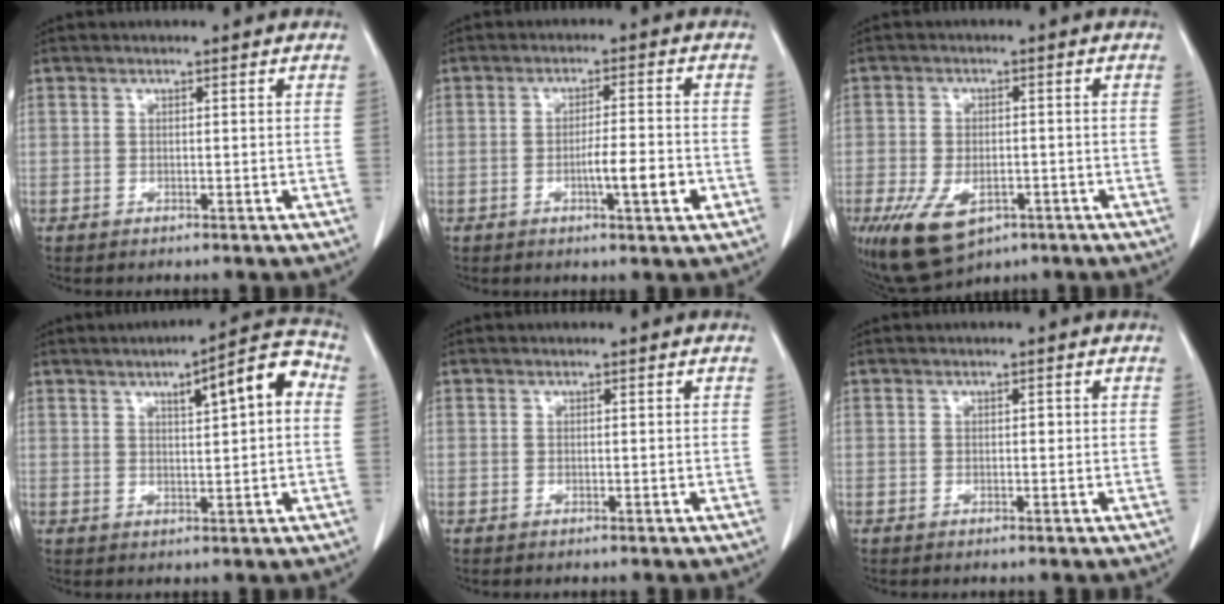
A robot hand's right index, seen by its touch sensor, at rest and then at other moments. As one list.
[{"total": 6.4, "force": [-2.1, 0.9, 6.0], "torque": [-0.096, 0.000, -0.029]}, {"total": 12.9, "force": [-6.5, 7.3, 8.3], "torque": [-0.180, -0.008, -0.094]}, {"total": 9.7, "force": [2.7, 2.2, 9.1], "torque": [-0.128, 0.028, 0.038]}, {"total": 0.0}, {"total": 1.0, "force": [-0.1, 0.6, 0.7], "torque": [-0.017, 0.008, 0.000]}]